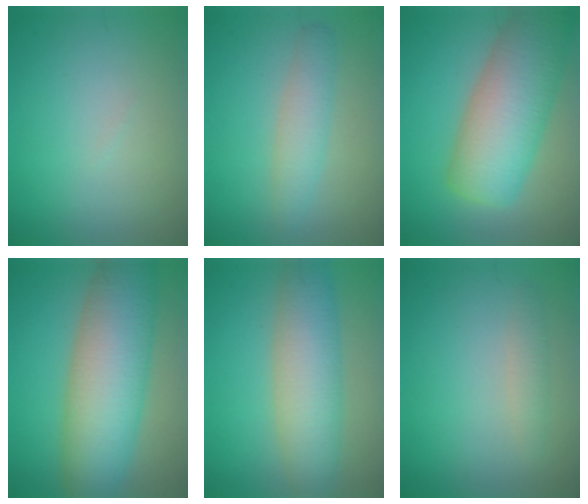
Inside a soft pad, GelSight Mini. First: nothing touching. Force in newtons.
{"total": 3.0, "press": 3.0, "slide": 0.1}
{"total": 10.4, "press": 10.4, "slide": 0.4}
{"total": 11.0, "press": 11.0, "slide": 0.4}
{"total": 7.1, "press": 7.0, "slide": 0.4}
{"total": 1.4, "press": 1.4, "slide": 0.0}